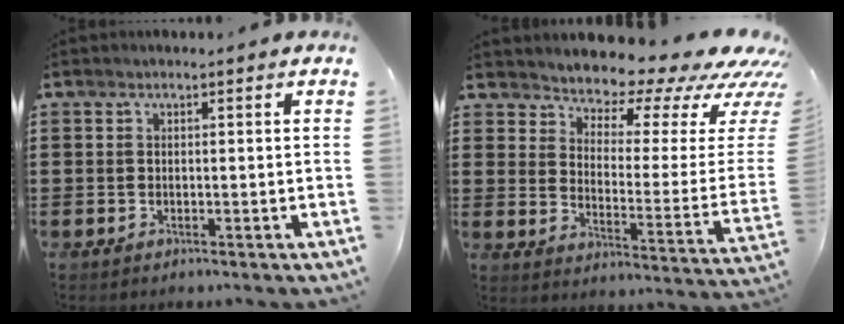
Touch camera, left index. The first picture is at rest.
{"total": 6.4, "force": [5.9, 1.6, 1.7], "torque": [-0.045, -0.063, 0.095]}